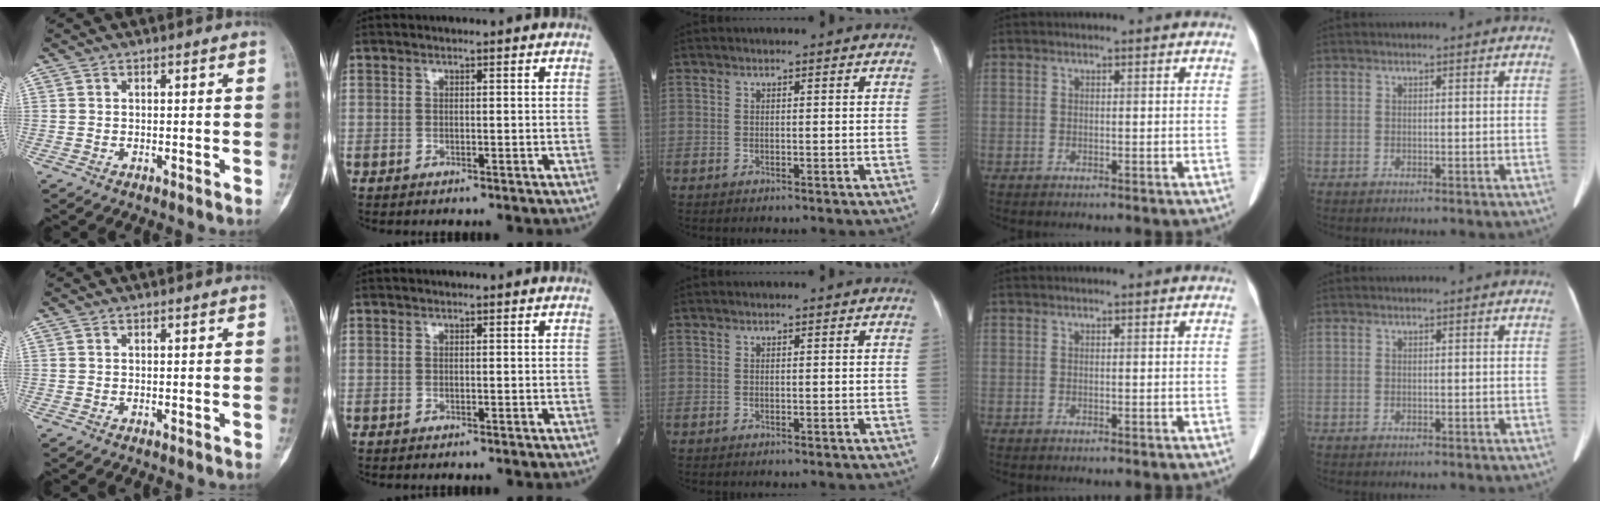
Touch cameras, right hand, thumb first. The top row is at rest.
{}